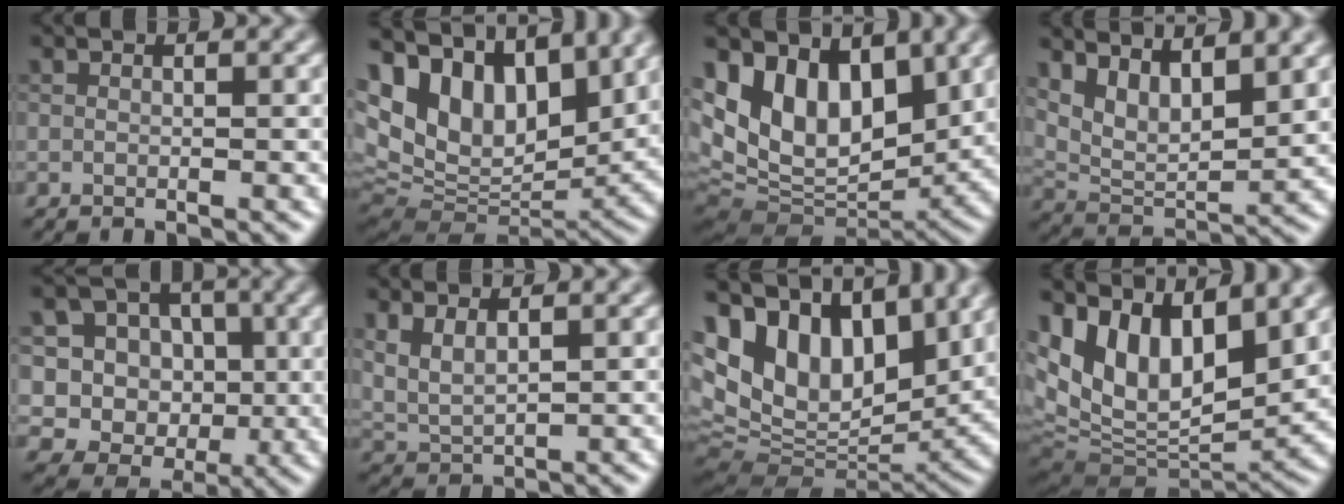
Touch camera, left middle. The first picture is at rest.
{"total": 15.4, "force": [7.7, 8.1, 10.5], "torque": [-0.218, 0.039, 0.138]}
{"total": 11.5, "force": [4.1, 7.2, 8.0], "torque": [-0.148, -0.003, 0.073]}
{"total": 6.3, "force": [3.5, 3.0, 4.3], "torque": [-0.084, -0.014, 0.072]}
{"total": 10.9, "force": [2.0, 9.8, 4.4], "torque": [-0.101, 0.032, 0.024]}
{"total": 2.9, "force": [1.4, 1.4, 2.1], "torque": [-0.052, -0.005, 0.033]}
{"total": 16.1, "force": [6.9, 9.0, 11.4], "torque": [-0.224, 0.037, 0.121]}
{"total": 12.7, "force": [4.6, 7.4, 9.2], "torque": [-0.172, -0.008, 0.097]}